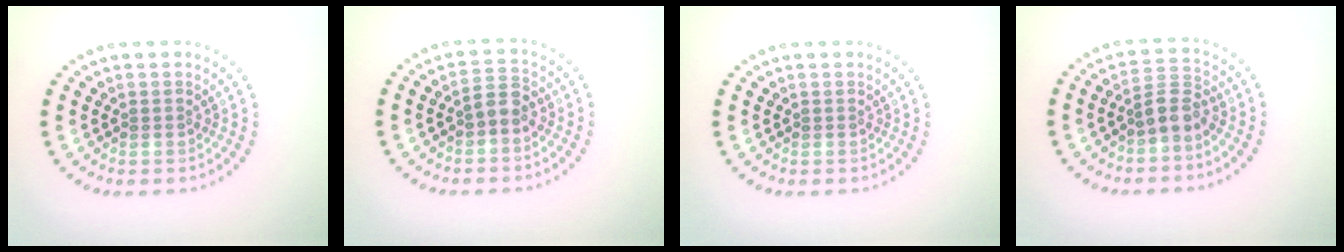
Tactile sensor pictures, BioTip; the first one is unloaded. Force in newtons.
{"total": 1.7, "press": 1.6, "slide": 0.7}
{"total": 0.0}
{"total": 2.7, "press": 2.2, "slide": 1.5}